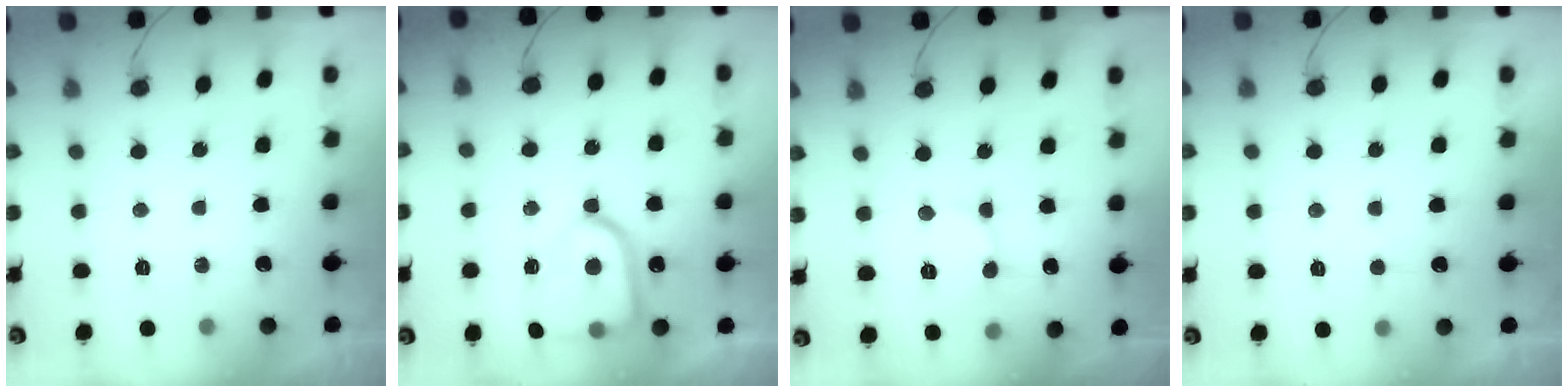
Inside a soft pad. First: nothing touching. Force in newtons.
{"total": 16.2, "press": 16.1, "slide": 1.5}
{"total": 1.6, "press": 1.6, "slide": 0.1}
{"total": 2.7, "press": 2.7, "slide": 0.3}